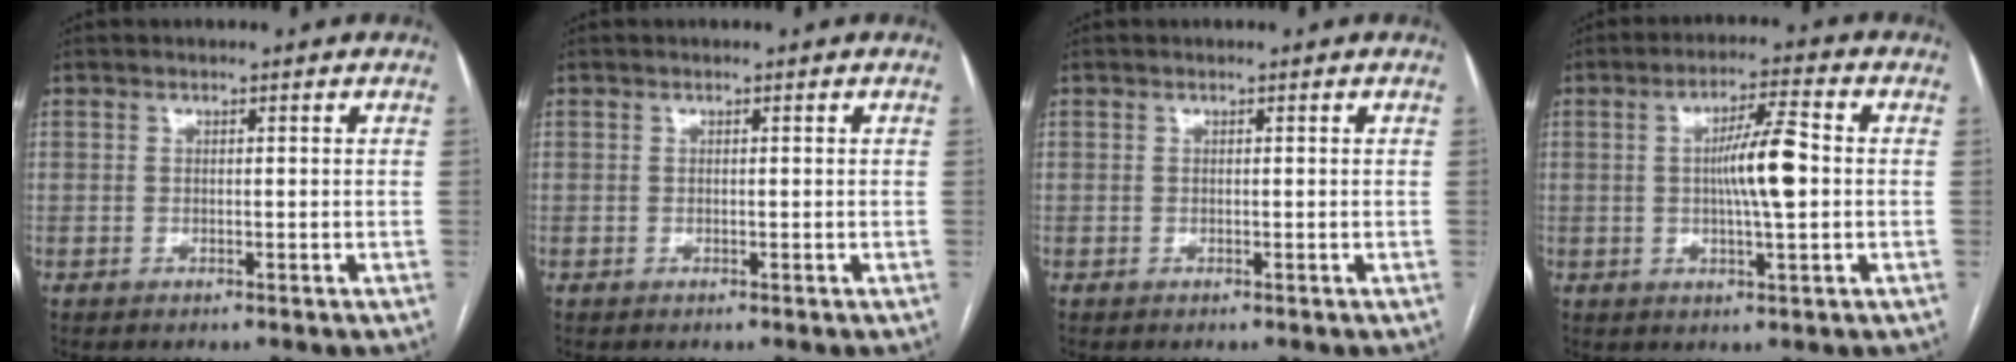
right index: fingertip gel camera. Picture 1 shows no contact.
{"total": 0.0}
{"total": 0.0}
{"total": 7.9, "force": [0.1, 0.7, 7.8], "torque": [-0.138, 0.007, -0.001]}